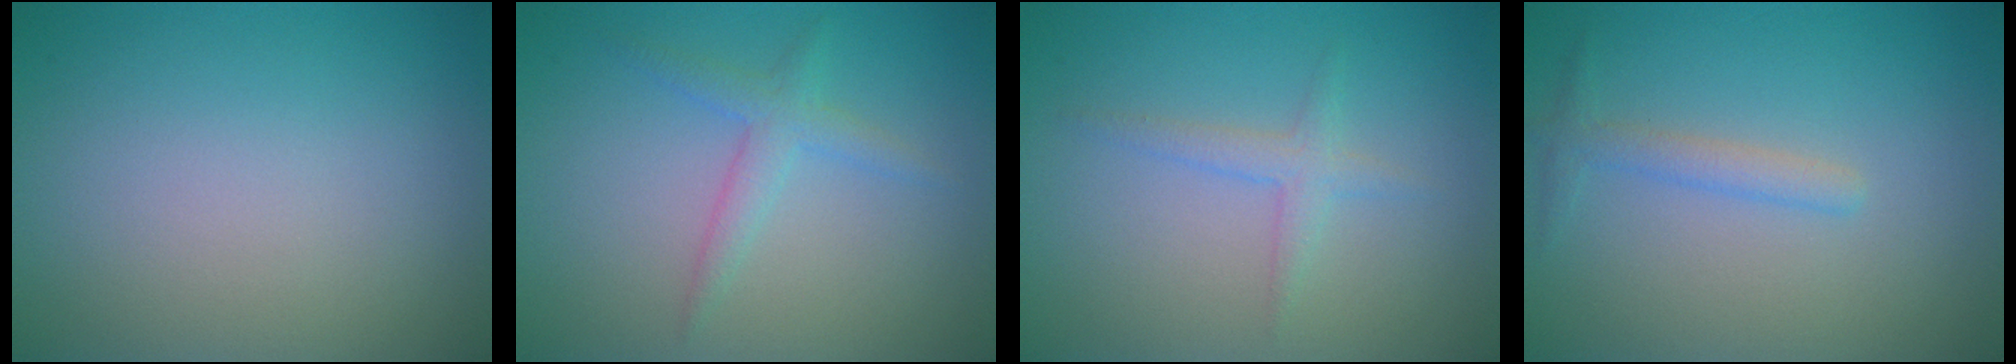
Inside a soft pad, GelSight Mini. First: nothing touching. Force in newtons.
{"total": 2.0, "press": 2.0, "slide": 0.1}
{"total": 1.6, "press": 1.6, "slide": 0.1}
{"total": 1.6, "press": 1.6, "slide": 0.1}